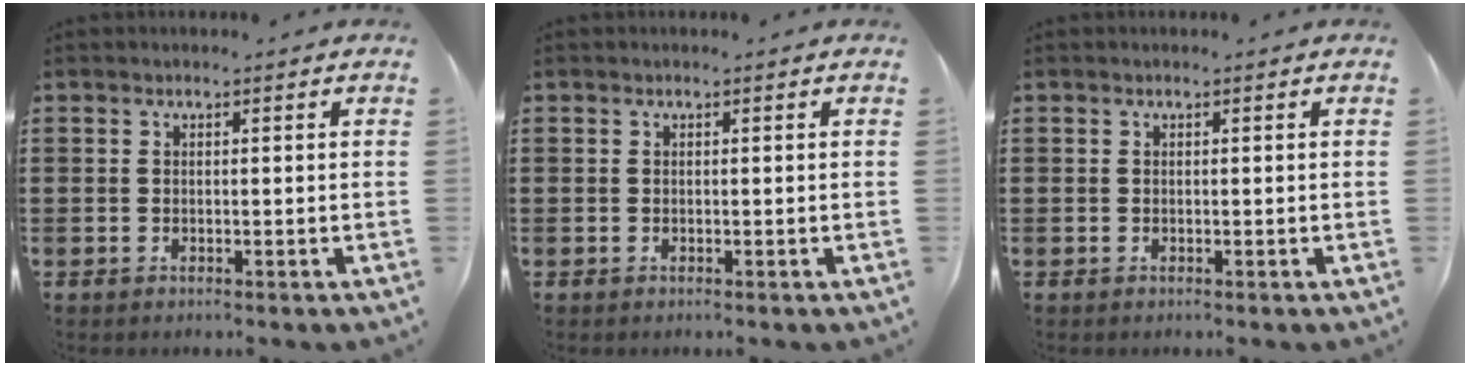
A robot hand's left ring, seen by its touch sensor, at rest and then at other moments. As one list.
[{"total": 0.0}, {"total": 0.0}]